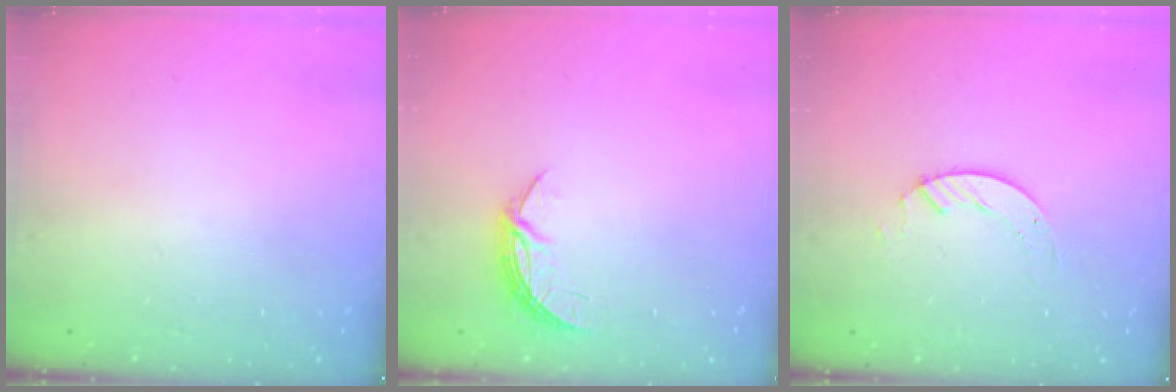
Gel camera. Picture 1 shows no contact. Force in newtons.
{"total": 5.7, "press": 5.7, "slide": 0.3}
{"total": 3.4, "press": 3.4, "slide": 0.3}